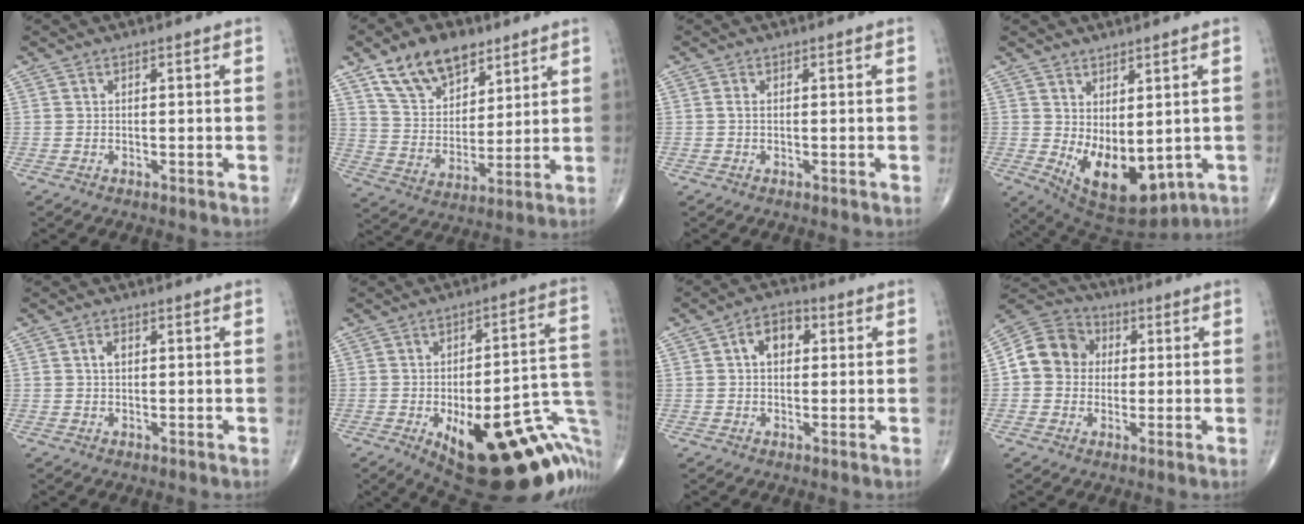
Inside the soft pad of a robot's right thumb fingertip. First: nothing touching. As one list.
[{"total": 14.6, "force": [9.1, 8.5, 7.6], "torque": [-0.096, -0.041, 0.168]}, {"total": 0.7, "force": [0.0, 0.4, 0.6], "torque": [-0.014, 0.000, 0.000]}, {"total": 12.7, "force": [-1.2, 6.7, 10.8], "torque": [-0.160, -0.018, 0.014]}, {"total": 1.6, "force": [0.3, 1.0, 1.2], "torque": [-0.022, 0.003, 0.005]}, {"total": 31.5, "force": [-11.1, 11.8, 27.0], "torque": [-0.260, 0.047, -0.134]}, {"total": 5.7, "force": [1.3, 3.9, 3.9], "torque": [-0.050, 0.013, 0.012]}, {"total": 10.4, "force": [0.9, 9.2, 4.7], "torque": [-0.063, 0.020, 0.003]}]